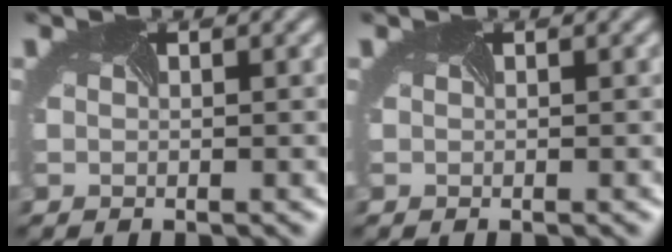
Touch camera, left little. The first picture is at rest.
{"total": 0.0}